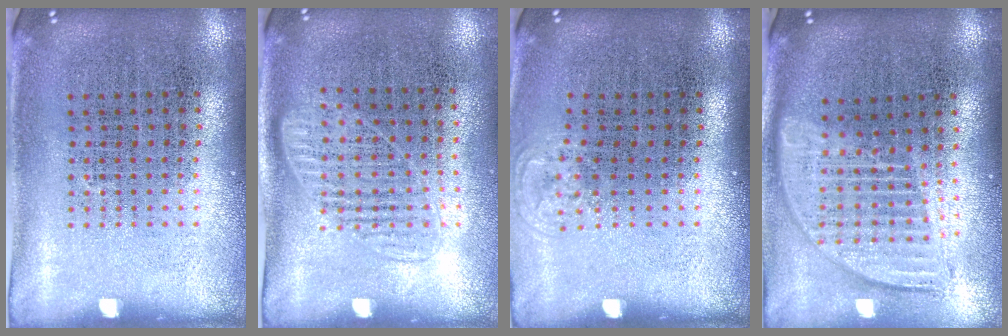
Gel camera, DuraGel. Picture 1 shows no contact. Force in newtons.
{"total": 1.2, "press": 1.0, "slide": 0.6}
{"total": 0.6, "press": 0.5, "slide": 0.3}
{"total": 1.8, "press": 1.5, "slide": 1.0}